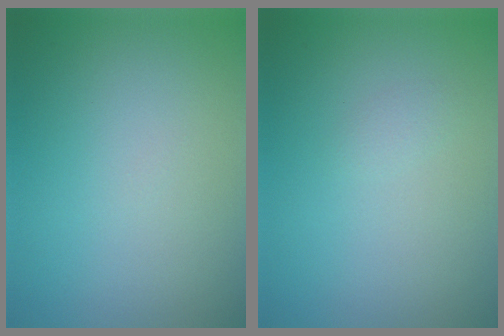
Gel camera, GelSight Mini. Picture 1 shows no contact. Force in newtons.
{"total": 0.6, "press": 0.6, "slide": 0.1}